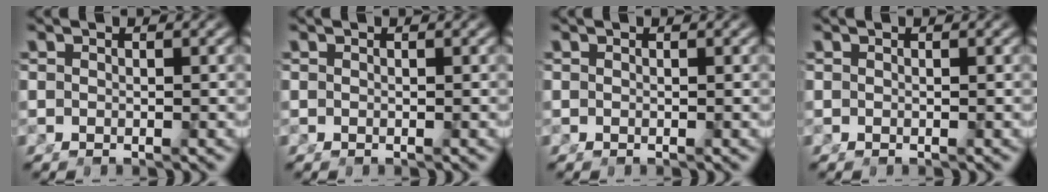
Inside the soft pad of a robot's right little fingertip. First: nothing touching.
{"total": 0.0}
{"total": 0.0}
{"total": 0.0}